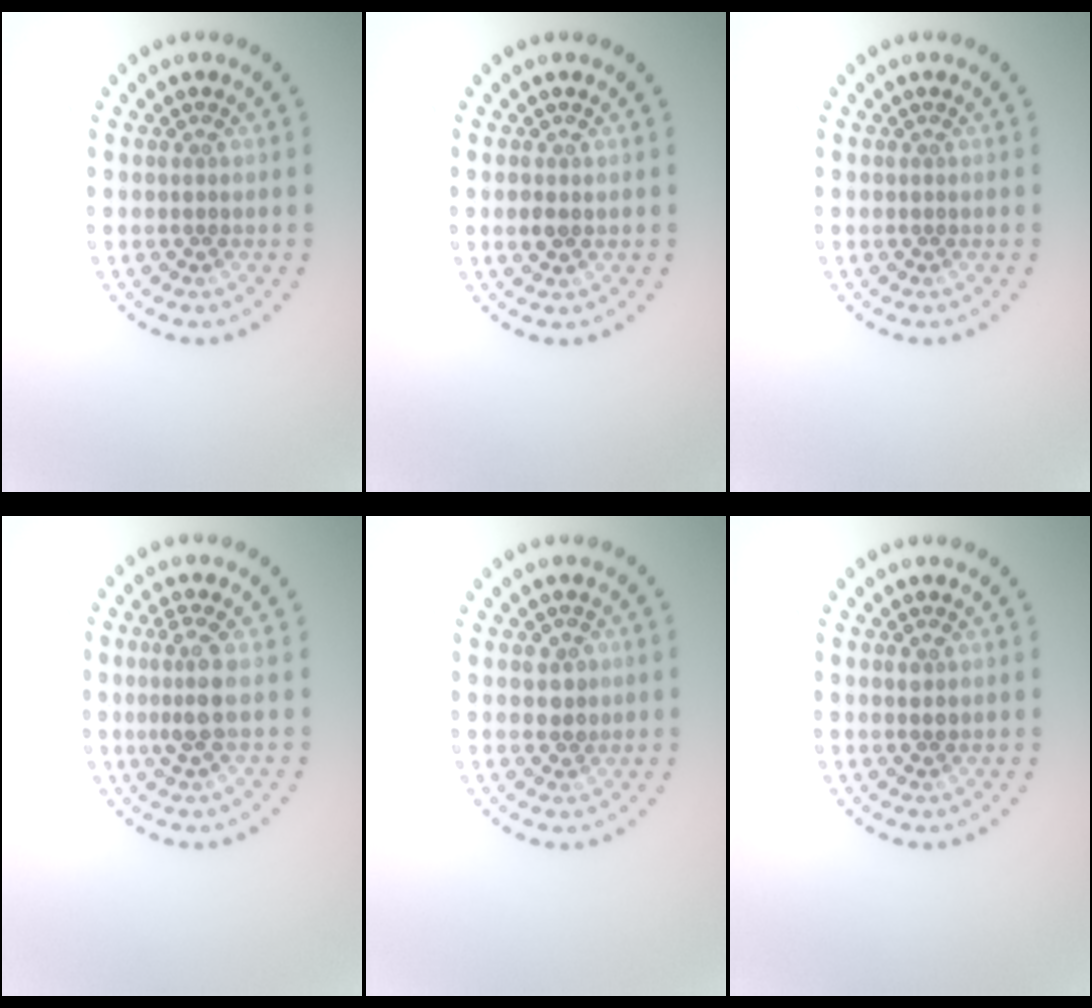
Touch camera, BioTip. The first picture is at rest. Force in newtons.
{"total": 1.2, "press": 1.2, "slide": 0.2}
{"total": 0.0}
{"total": 2.3, "press": 1.9, "slide": 1.3}
{"total": 1.6, "press": 1.5, "slide": 0.4}
{"total": 0.9, "press": 0.8, "slide": 0.1}